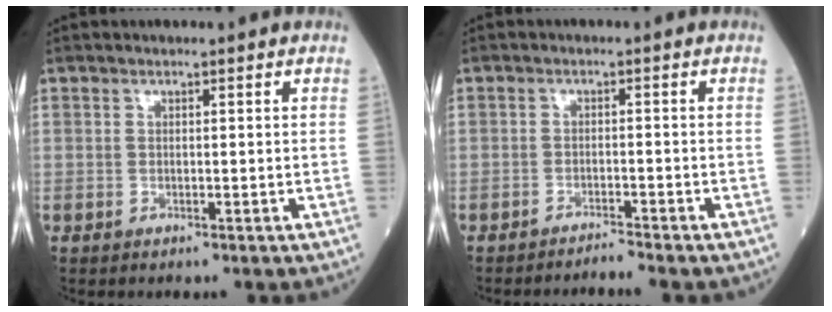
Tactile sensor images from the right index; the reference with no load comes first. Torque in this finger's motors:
{"motor_torque": [0.14, -0.20, 0.03, -0.01]}